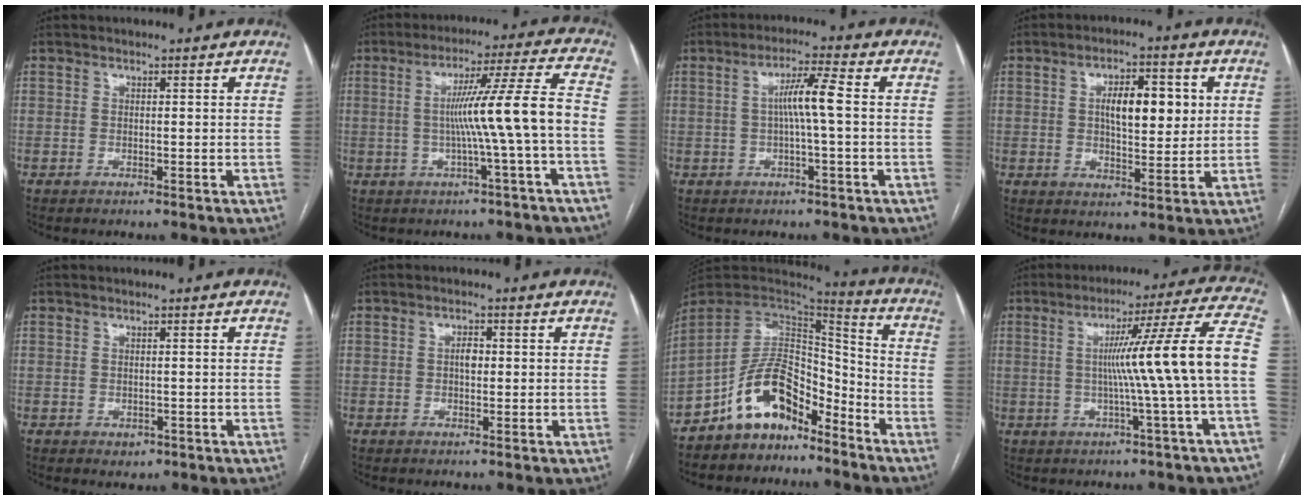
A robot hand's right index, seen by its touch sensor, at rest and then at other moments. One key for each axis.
{"total": 10.6, "fx": -1.6, "fy": -1.8, "fz": 10.3, "tx": -0.168, "ty": 0.018, "tz": -0.020}
{"total": 5.4, "fx": 0.1, "fy": -0.3, "fz": 5.4, "tx": -0.097, "ty": 0.013, "tz": 0.004}
{"total": 8.6, "fx": 1.9, "fy": 3.1, "fz": 7.8, "tx": -0.127, "ty": 0.012, "tz": 0.031}
{"total": 1.4, "fx": -0.5, "fy": 1.1, "fz": 0.7, "tx": -0.008, "ty": 0.001, "tz": 0.000}
{"total": 1.9, "fx": 0.1, "fy": 1.0, "fz": 1.6, "tx": -0.026, "ty": 0.004, "tz": 0.000}
{"total": 11.8, "fx": -8.2, "fy": 5.8, "fz": 6.2, "tx": -0.114, "ty": 0.036, "tz": -0.153}
{"total": 13.9, "fx": -1.1, "fy": -2.6, "fz": 13.7, "tx": -0.183, "ty": 0.014, "tz": -0.015}